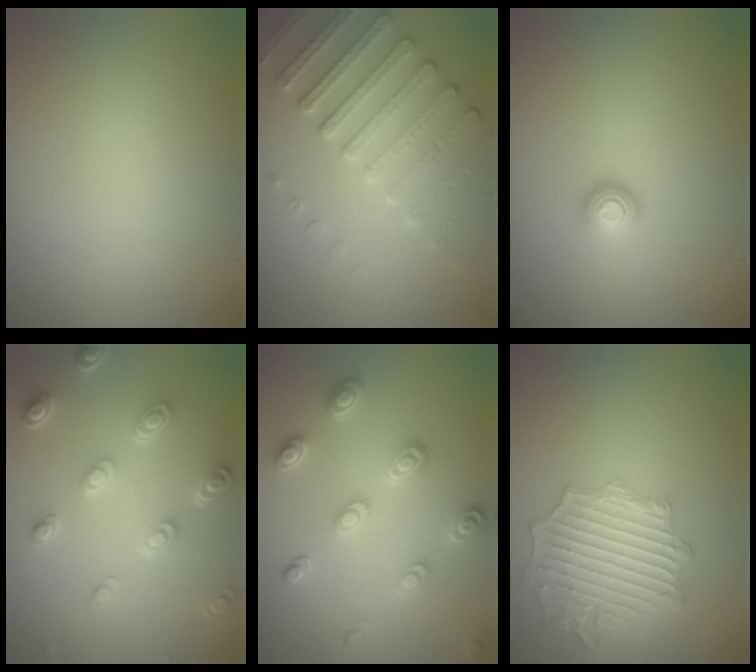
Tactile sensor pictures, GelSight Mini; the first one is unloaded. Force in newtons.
{"total": 4.5, "press": 4.4, "slide": 0.8}
{"total": 1.8, "press": 1.1, "slide": 1.4}
{"total": 4.5, "press": 3.4, "slide": 2.9}
{"total": 3.0, "press": 2.9, "slide": 0.6}
{"total": 6.4, "press": 5.0, "slide": 4.0}